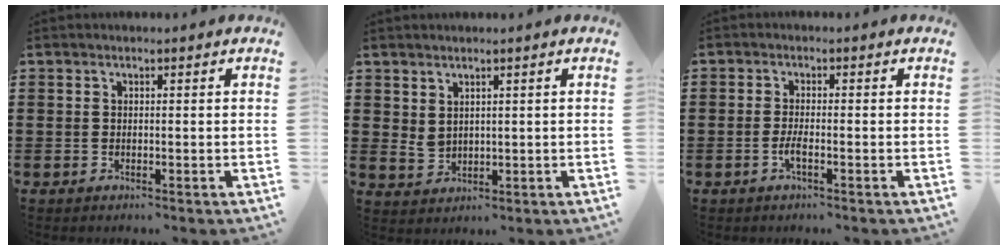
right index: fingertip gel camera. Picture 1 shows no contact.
{"total": 2.2, "force": [1.5, 1.2, 1.0], "torque": [-0.023, 0.002, 0.030]}
{"total": 2.0, "force": [-0.9, 0.4, 1.8], "torque": [-0.038, -0.002, -0.018]}